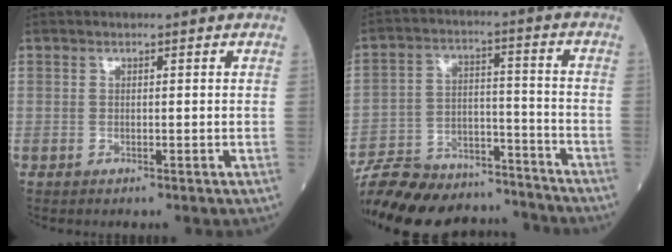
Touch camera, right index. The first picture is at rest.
{"total": 20.9, "force": [-19.2, 5.3, 6.3], "torque": [-0.147, 0.005, -0.292]}